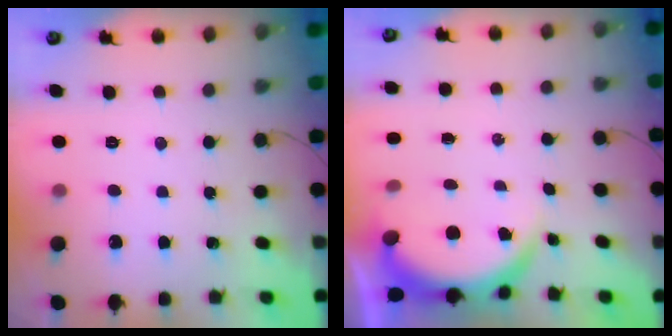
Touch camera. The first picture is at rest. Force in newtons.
{"total": 4.5, "press": 4.2, "slide": 1.5}